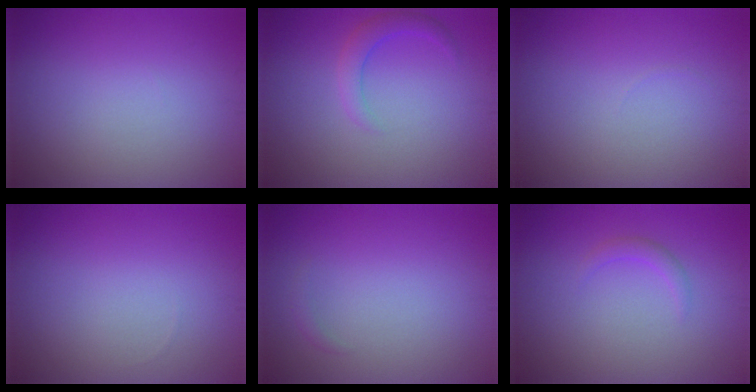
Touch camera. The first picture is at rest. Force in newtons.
{"total": 2.2, "press": 2.1, "slide": 0.2}
{"total": 0.0}
{"total": 0.0}
{"total": 0.5, "press": 0.5, "slide": 0.0}
{"total": 1.2, "press": 1.2, "slide": 0.1}